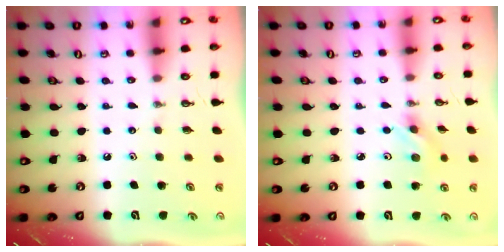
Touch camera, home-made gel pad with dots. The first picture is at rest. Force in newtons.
{"total": 3.0, "press": 2.9, "slide": 0.9}